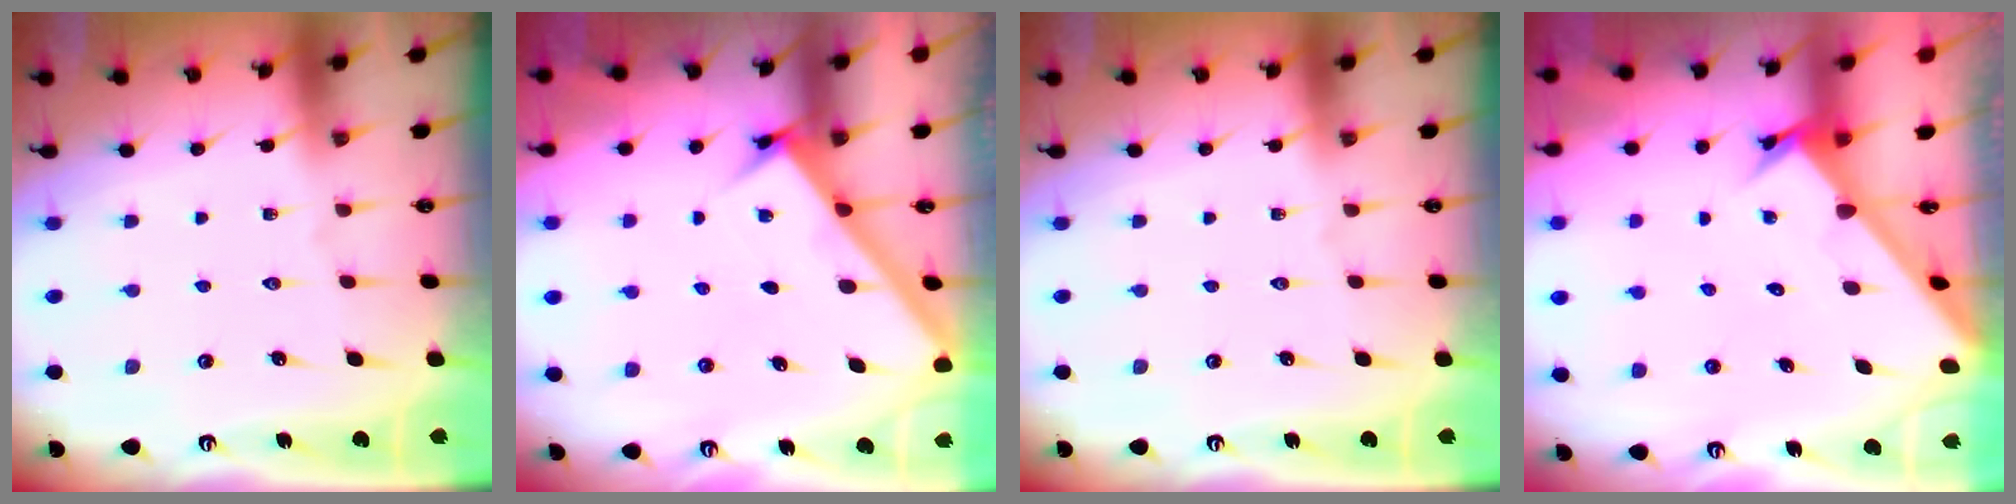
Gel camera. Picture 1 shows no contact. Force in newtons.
{"total": 3.0, "press": 3.0, "slide": 0.2}
{"total": 0.0}
{"total": 2.4, "press": 2.4, "slide": 0.2}